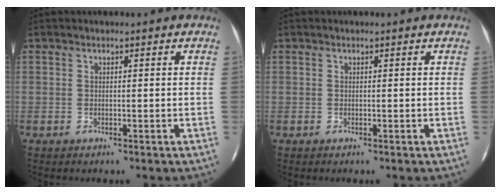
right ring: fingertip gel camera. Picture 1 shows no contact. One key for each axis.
{"total": 0.0}